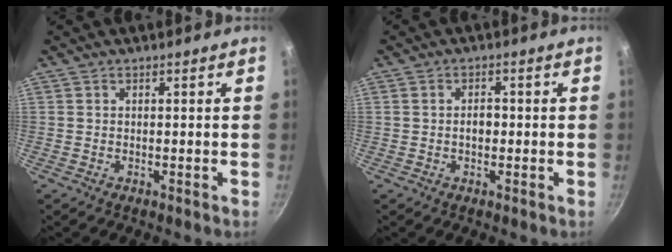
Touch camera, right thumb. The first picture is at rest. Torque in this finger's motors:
{"motor_torque": [-0.05, -0.16, 0.36, -0.35, 0.01]}